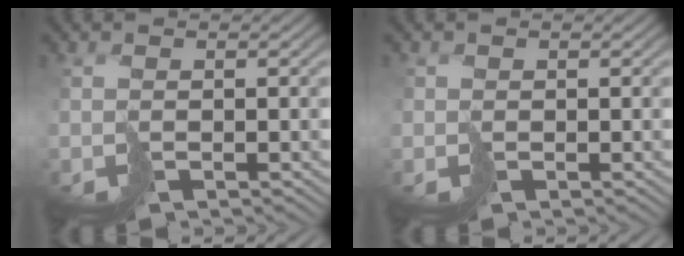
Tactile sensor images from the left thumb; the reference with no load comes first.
{"total": 0.8, "force": [-0.2, 0.8, 0.0], "torque": [0.003, -0.003, -0.001]}